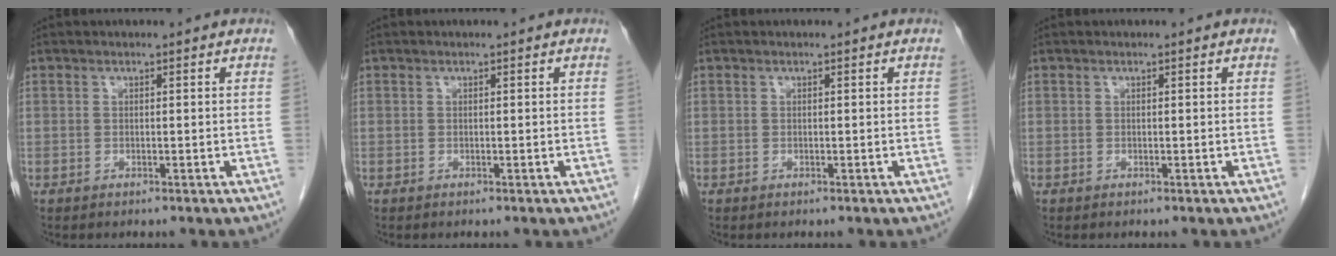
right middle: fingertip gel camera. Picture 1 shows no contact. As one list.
[{"total": 0.0}, {"total": 0.0}, {"total": 0.0}]